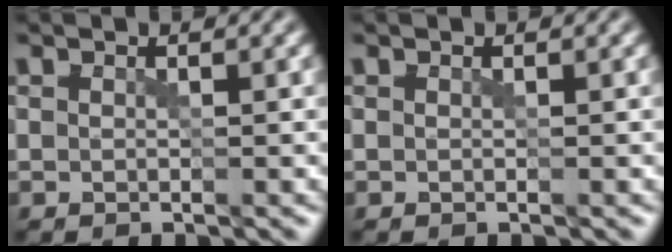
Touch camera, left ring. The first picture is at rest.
{"total": 0.0}